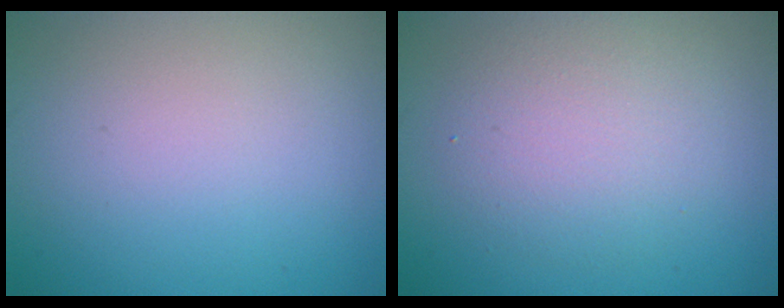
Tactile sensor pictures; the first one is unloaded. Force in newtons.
{"total": 3.8, "press": 3.8, "slide": 0.2}